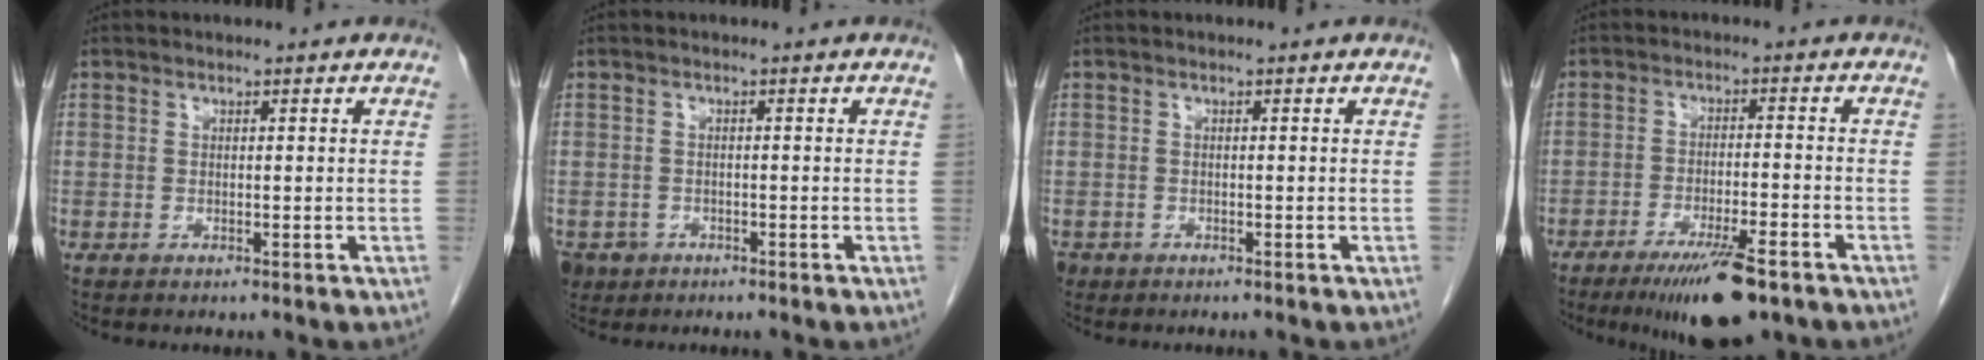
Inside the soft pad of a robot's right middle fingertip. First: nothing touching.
{"total": 3.9, "force": [-2.4, 3.0, 0.8], "torque": [-0.014, 0.003, -0.038]}
{"total": 2.0, "force": [-1.4, 1.4, 0.3], "torque": [-0.012, 0.001, -0.024]}
{"total": 9.8, "force": [-6.7, 1.5, 7.0], "torque": [-0.118, -0.019, -0.105]}